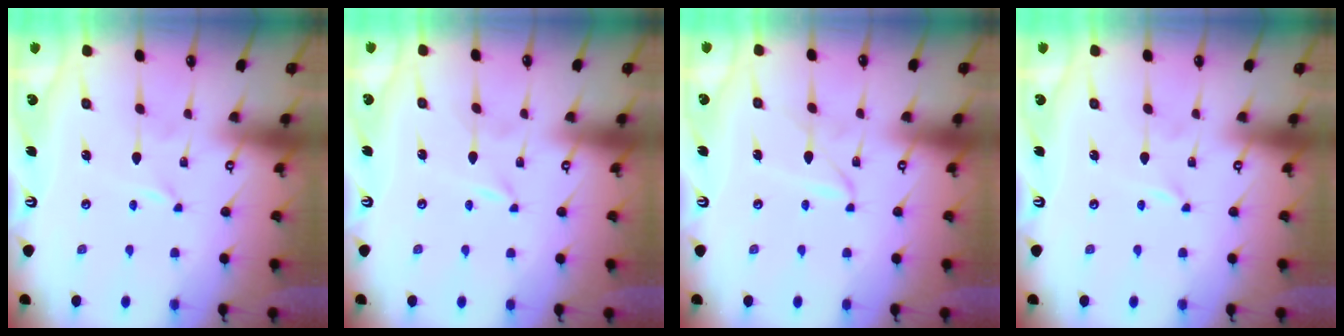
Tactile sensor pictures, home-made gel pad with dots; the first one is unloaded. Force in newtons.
{"total": 0.0}
{"total": 1.8, "press": 1.8, "slide": 0.2}
{"total": 0.0}